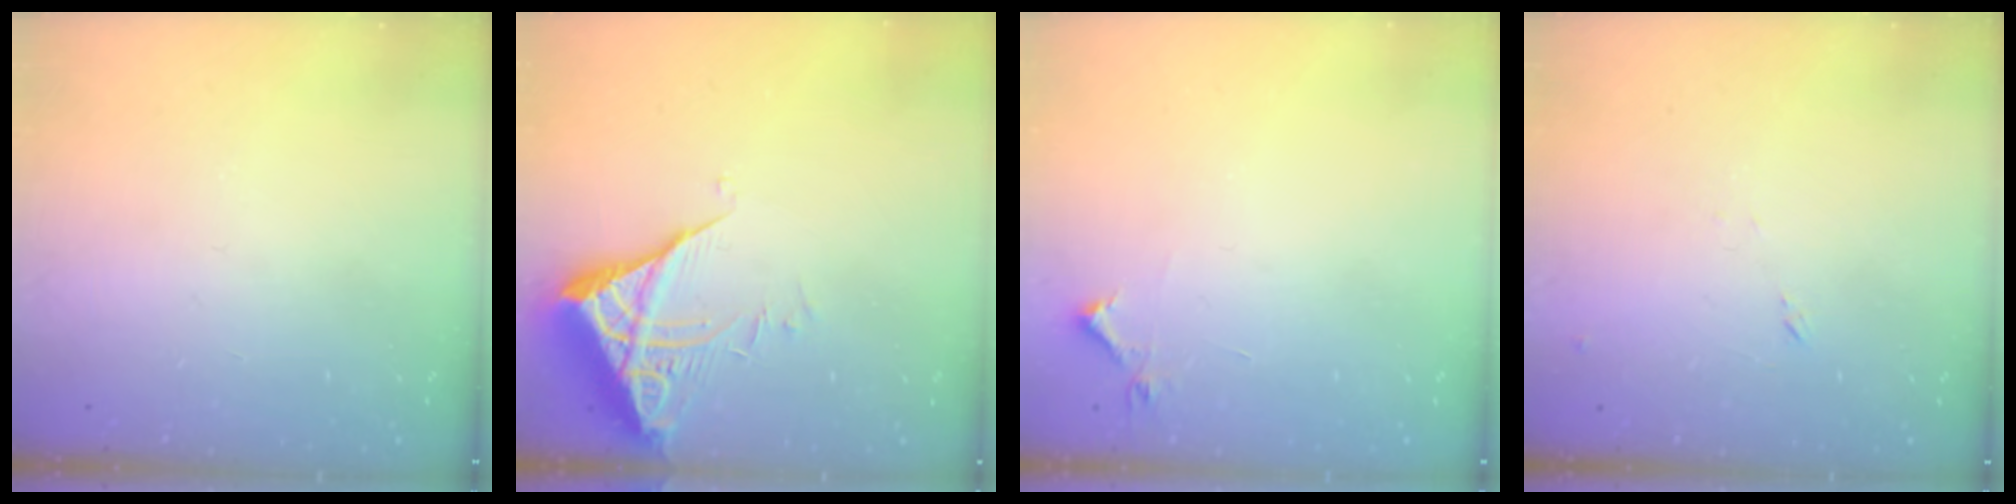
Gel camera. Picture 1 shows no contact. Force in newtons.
{"total": 5.7, "press": 5.7, "slide": 0.5}
{"total": 3.9, "press": 3.8, "slide": 0.6}
{"total": 7.2, "press": 7.1, "slide": 0.6}